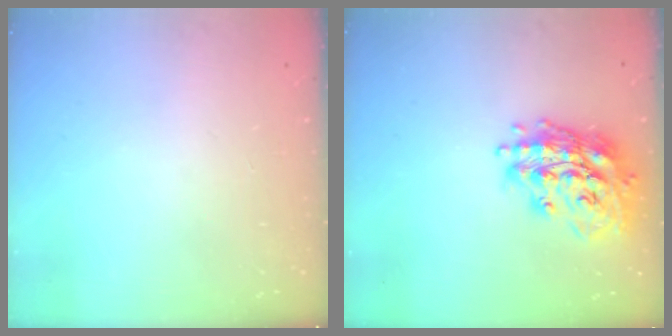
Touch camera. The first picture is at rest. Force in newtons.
{"total": 17.9, "press": 17.7, "slide": 2.2}